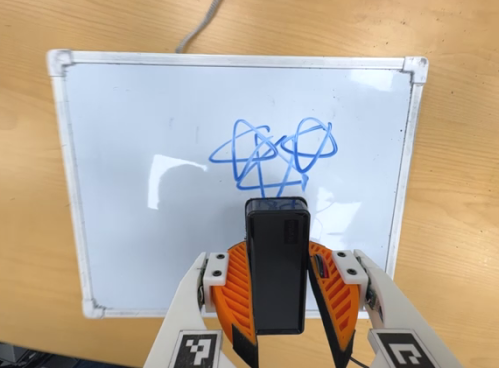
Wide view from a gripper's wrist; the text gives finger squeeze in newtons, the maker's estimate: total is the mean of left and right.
{"total": 5.8, "left": 5.5, "right": 6.2}